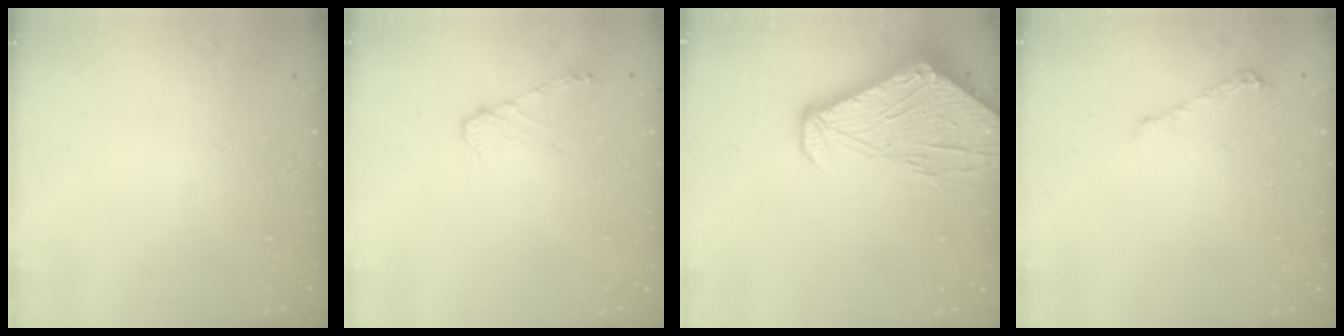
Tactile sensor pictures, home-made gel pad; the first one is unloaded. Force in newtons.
{"total": 6.4, "press": 6.3, "slide": 0.6}
{"total": 10.2, "press": 10.1, "slide": 1.3}
{"total": 5.3, "press": 5.2, "slide": 0.6}